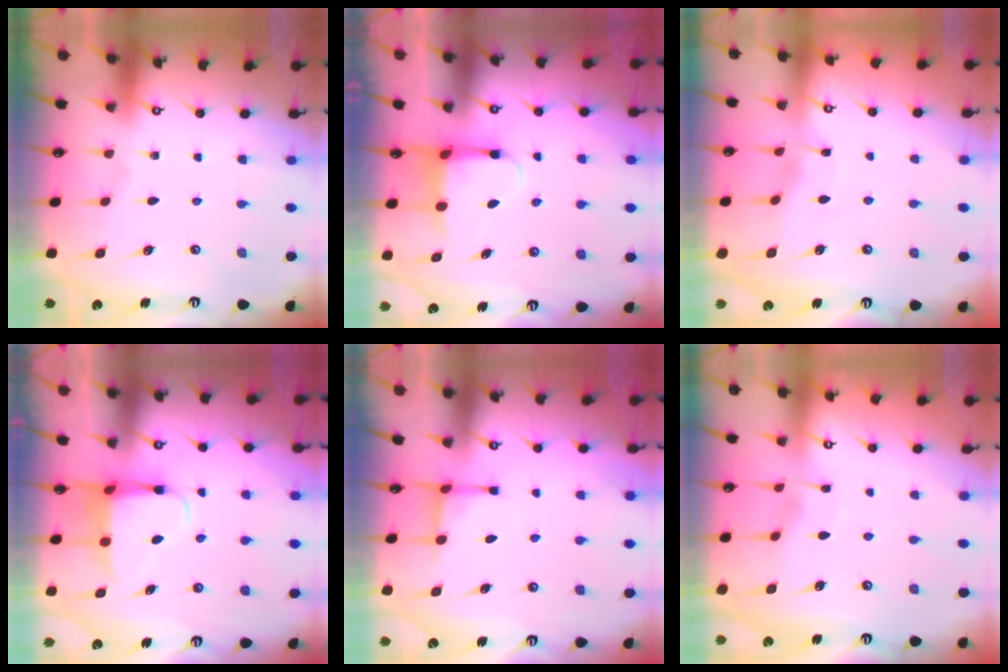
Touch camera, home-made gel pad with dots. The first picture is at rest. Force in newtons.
{"total": 3.9, "press": 3.9, "slide": 0.4}
{"total": 2.9, "press": 2.9, "slide": 0.3}
{"total": 4.8, "press": 4.8, "slide": 0.7}
{"total": 2.6, "press": 2.6, "slide": 0.7}
{"total": 2.5, "press": 2.5, "slide": 0.3}